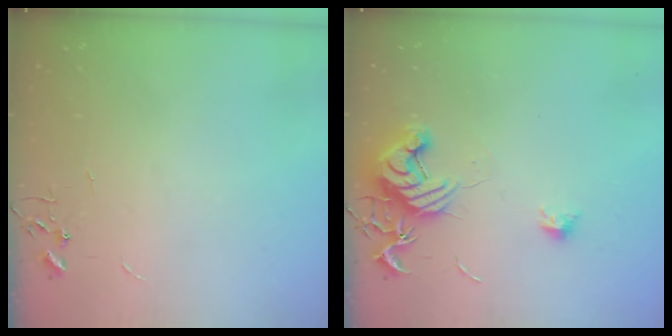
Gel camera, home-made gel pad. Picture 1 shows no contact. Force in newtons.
{"total": 12.7, "press": 12.6, "slide": 1.2}